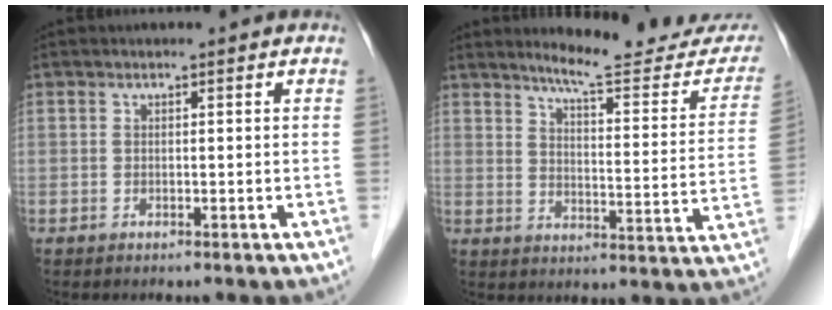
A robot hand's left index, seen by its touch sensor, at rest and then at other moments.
{"total": 16.6, "force": [15.4, 2.1, 5.9], "torque": [-0.066, -0.060, 0.186]}